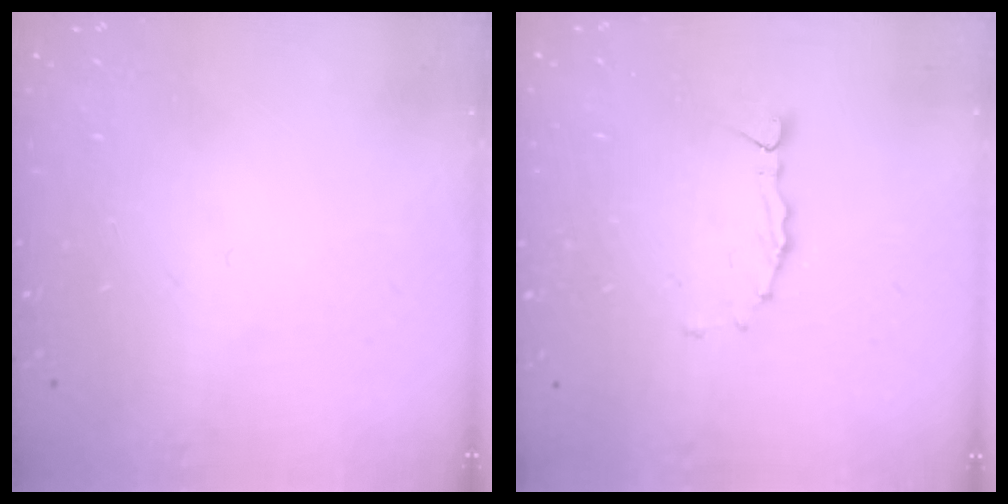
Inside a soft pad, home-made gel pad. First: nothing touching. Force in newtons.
{"total": 2.2, "press": 2.2, "slide": 0.2}